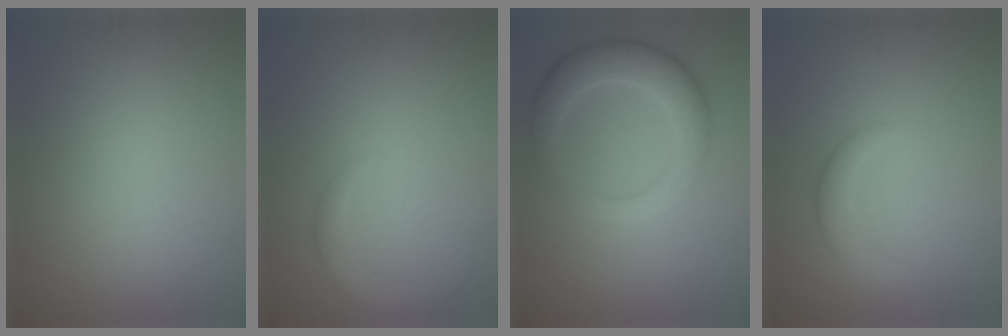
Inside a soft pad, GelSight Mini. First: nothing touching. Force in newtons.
{"total": 2.2, "press": 2.2, "slide": 0.1}
{"total": 5.4, "press": 5.4, "slide": 0.2}
{"total": 2.3, "press": 2.2, "slide": 0.2}